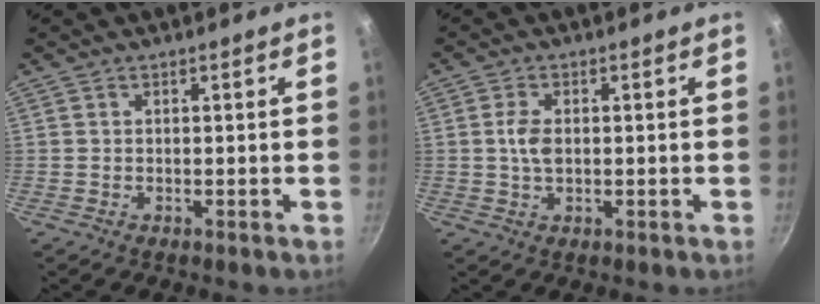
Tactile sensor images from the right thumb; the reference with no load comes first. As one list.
[{"total": 3.7, "force": [0.2, 2.2, 3.0], "torque": [-0.060, 0.001, 0.004]}]